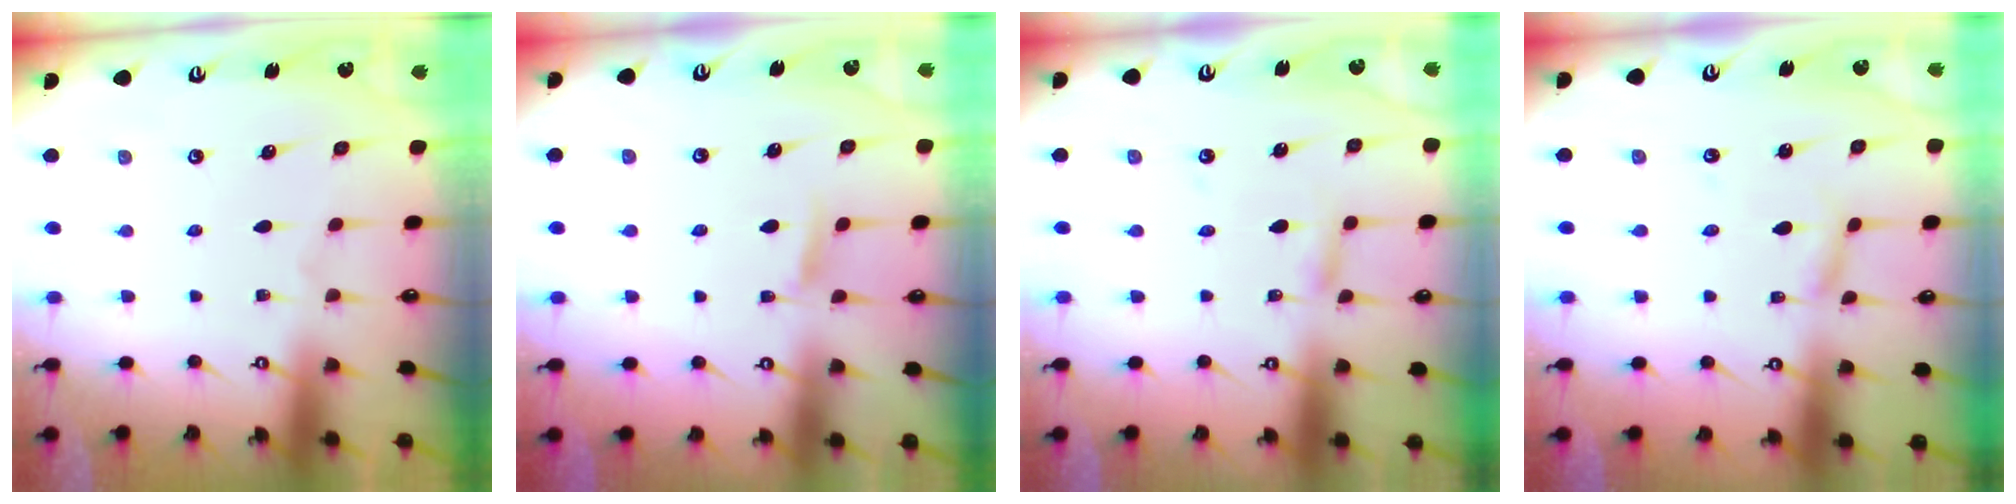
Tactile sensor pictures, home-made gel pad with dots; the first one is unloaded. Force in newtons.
{"total": 5.3, "press": 5.2, "slide": 0.7}
{"total": 3.0, "press": 3.0, "slide": 0.2}
{"total": 2.3, "press": 2.3, "slide": 0.1}